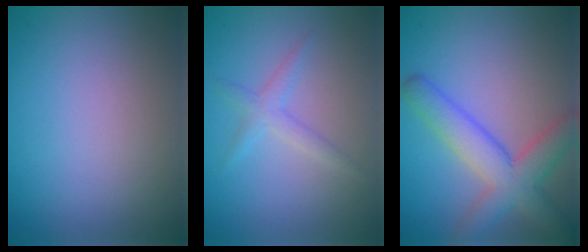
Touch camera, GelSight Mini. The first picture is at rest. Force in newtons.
{"total": 1.7, "press": 1.7, "slide": 0.1}
{"total": 5.9, "press": 5.9, "slide": 0.2}